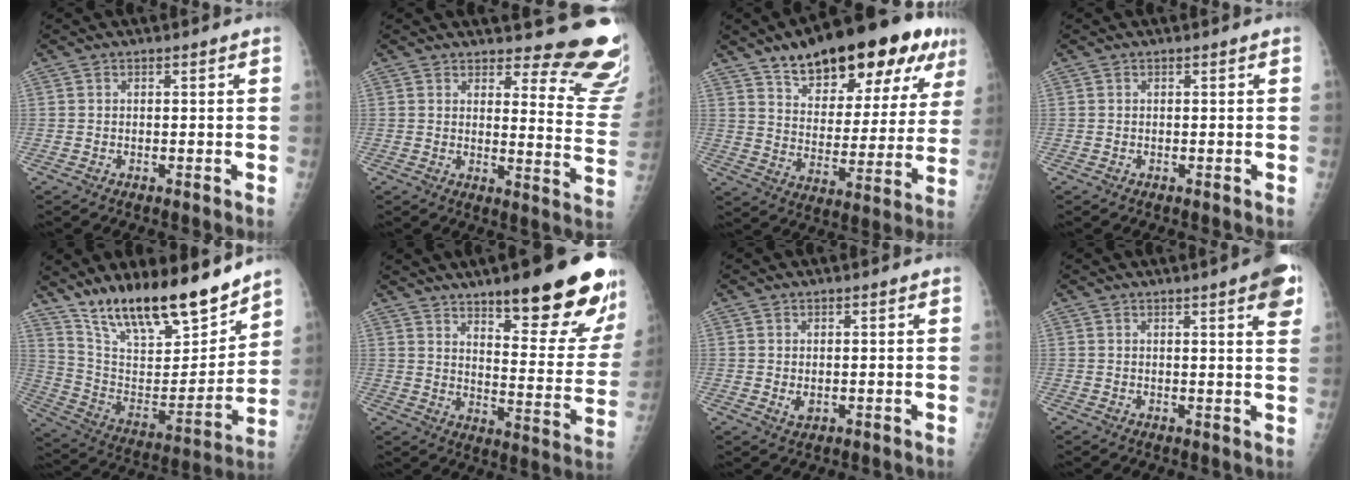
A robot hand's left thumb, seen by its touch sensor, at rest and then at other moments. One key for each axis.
{"total": 14.8, "fx": 13.7, "fy": 3.5, "fz": 4.4, "tx": -0.008, "ty": -0.149, "tz": 0.137}
{"total": 25.5, "fx": 15.6, "fy": 10.5, "fz": 17.2, "tx": -0.215, "ty": -0.030, "tz": 0.232}
{"total": 0.0}
{"total": 21.6, "fx": 17.2, "fy": 6.2, "fz": 11.5, "tx": -0.158, "ty": -0.091, "tz": 0.302}
{"total": 24.4, "fx": 15.5, "fy": 6.0, "fz": 17.8, "tx": -0.203, "ty": -0.080, "tz": 0.220}
{"total": 1.7, "fx": 0.2, "fy": 1.1, "fz": 1.3, "tx": -0.020, "ty": -0.006, "tz": 0.008}
{"total": 4.4, "fx": 2.3, "fy": 0.9, "fz": 3.7, "tx": -0.034, "ty": -0.004, "tz": 0.022}